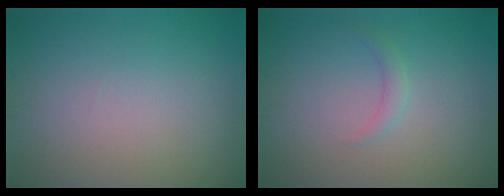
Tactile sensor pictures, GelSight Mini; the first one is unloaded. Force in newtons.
{"total": 1.1, "press": 1.1, "slide": 0.0}